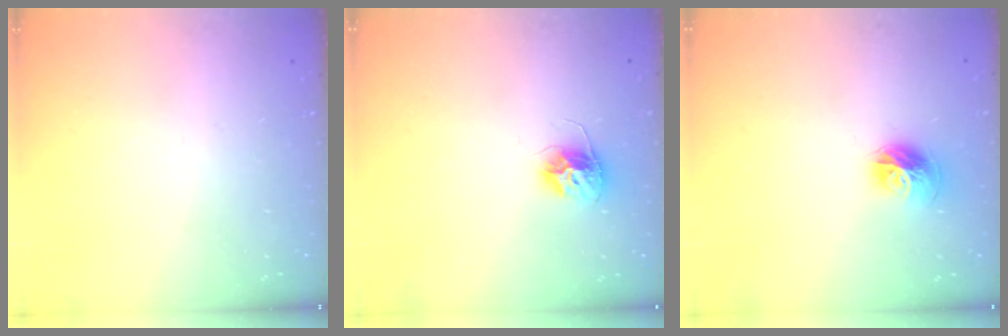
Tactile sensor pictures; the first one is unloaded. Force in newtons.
{"total": 10.1, "press": 10.1, "slide": 0.7}
{"total": 10.0, "press": 9.9, "slide": 1.2}